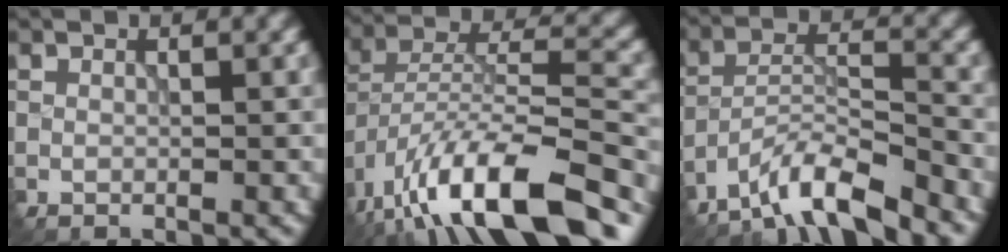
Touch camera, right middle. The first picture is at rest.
{"total": 15.2, "force": [-10.6, 5.3, 9.5], "torque": [-0.177, 0.010, -0.173]}
{"total": 6.8, "force": [-5.8, 1.1, 3.4], "torque": [-0.062, 0.005, -0.109]}